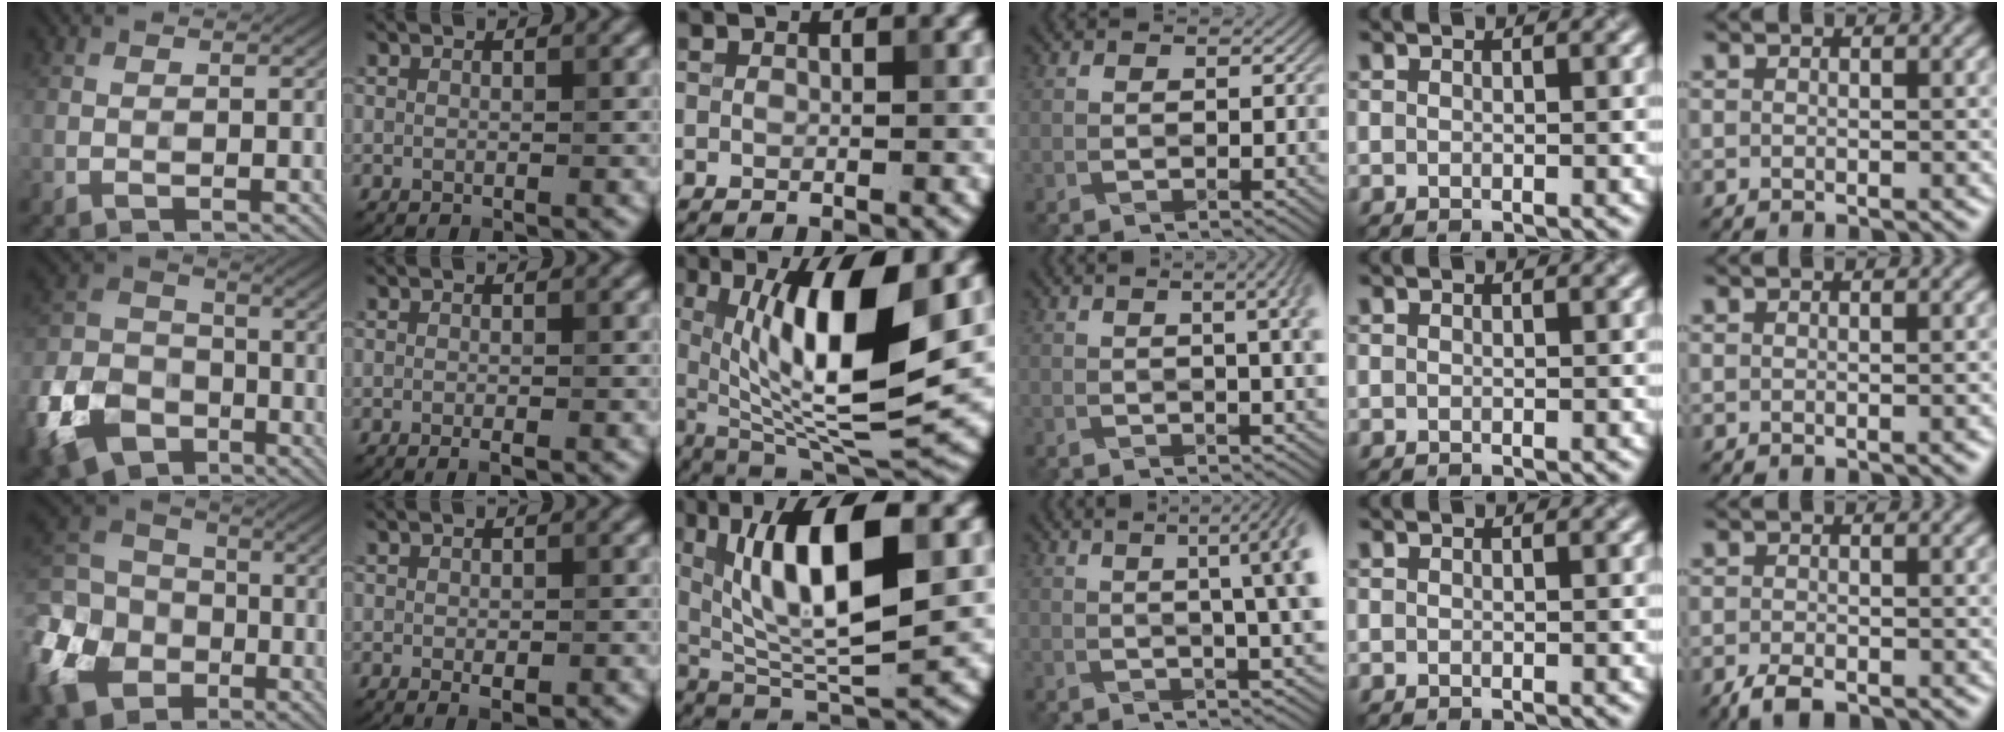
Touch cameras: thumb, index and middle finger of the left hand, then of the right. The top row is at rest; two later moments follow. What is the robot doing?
{"motion": "wrap", "object": "arm wrap"}